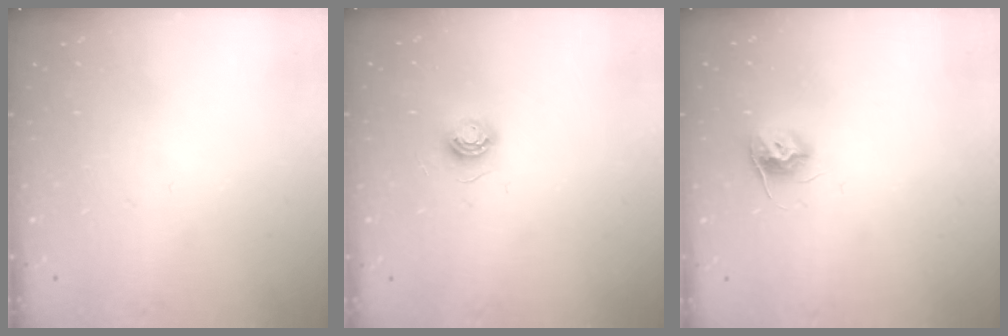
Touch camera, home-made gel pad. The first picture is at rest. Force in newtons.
{"total": 5.6, "press": 5.6, "slide": 0.3}
{"total": 8.3, "press": 8.2, "slide": 0.6}